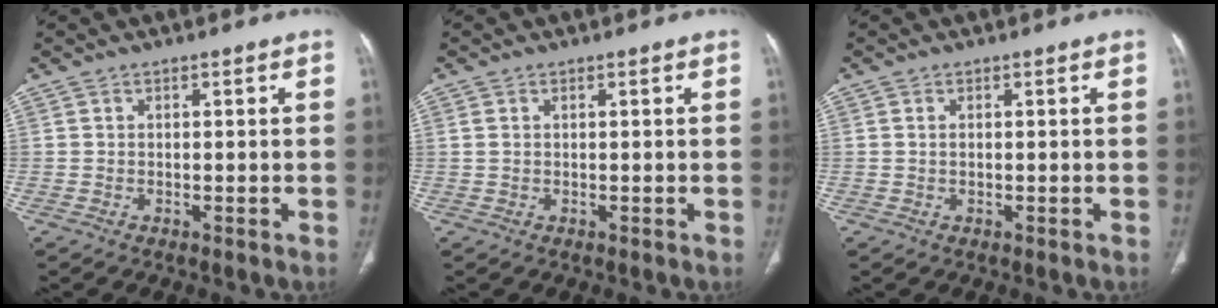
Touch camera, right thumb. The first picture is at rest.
{"total": 1.2, "force": [0.3, 0.7, 0.9], "torque": [-0.031, 0.012, 0.014]}
{"total": 0.8, "force": [0.1, 0.4, 0.6], "torque": [-0.017, 0.003, 0.004]}